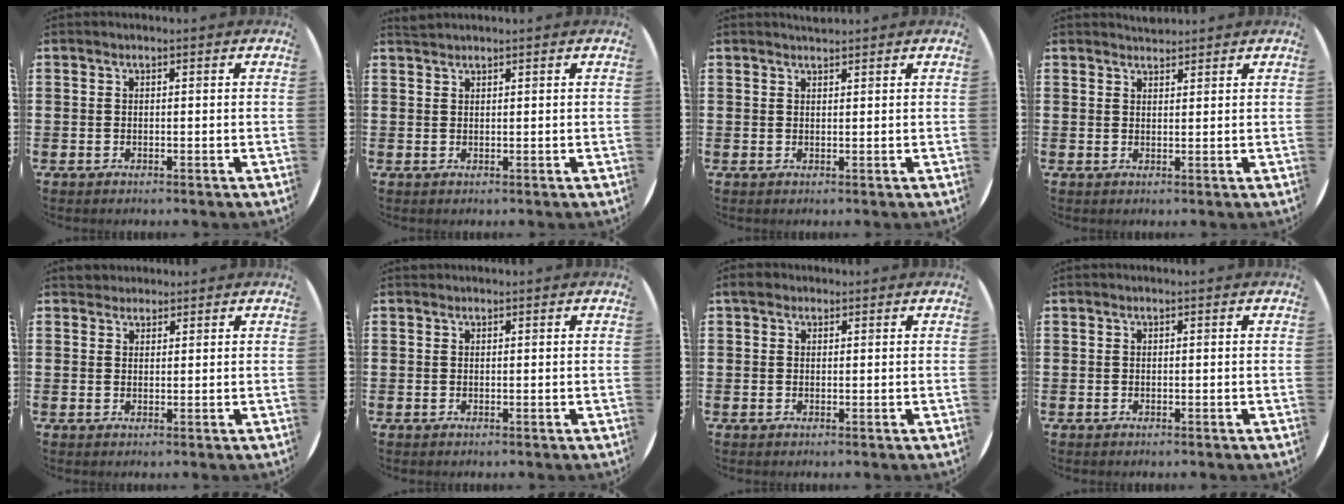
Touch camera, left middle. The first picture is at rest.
{"total": 0.9, "force": [0.9, -0.1, -0.1], "torque": [0.001, 0.000, 0.018]}
{"total": 1.0, "force": [1.0, -0.1, 0.0], "torque": [0.002, -0.001, 0.020]}
{"total": 1.8, "force": [1.7, 0.3, -0.1], "torque": [0.001, 0.001, 0.033]}
{"total": 1.7, "force": [1.6, 0.6, -0.2], "torque": [0.002, 0.005, 0.032]}
{"total": 0.0}
{"total": 1.4, "force": [1.0, 0.8, 0.4], "torque": [-0.002, 0.004, 0.016]}
{"total": 0.0}